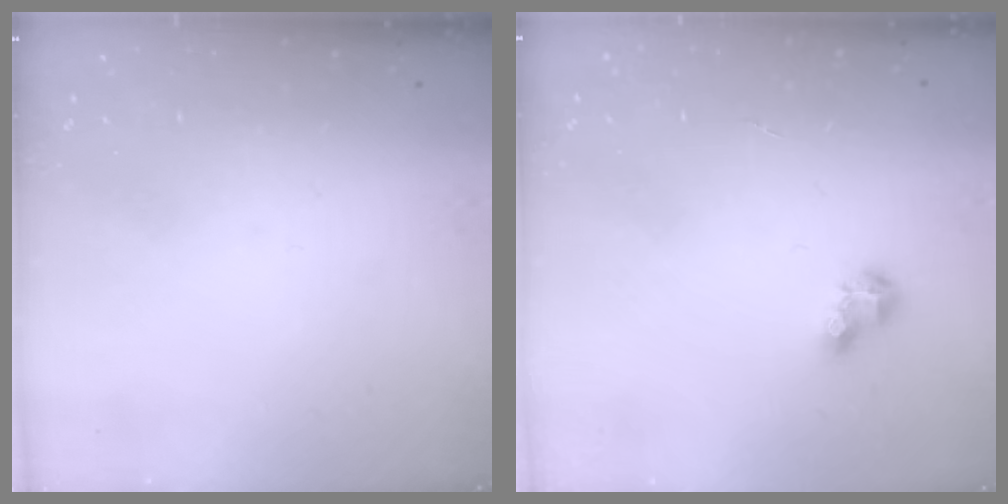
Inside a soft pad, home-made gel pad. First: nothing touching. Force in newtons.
{"total": 3.5, "press": 3.5, "slide": 0.3}